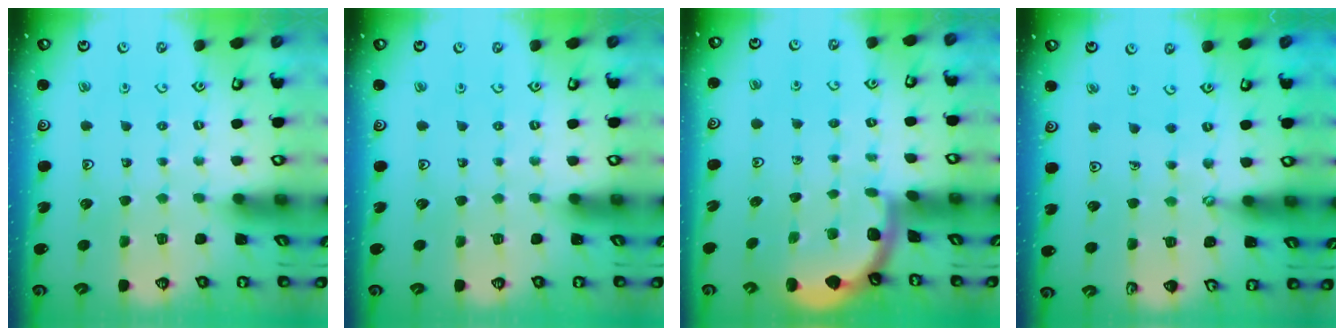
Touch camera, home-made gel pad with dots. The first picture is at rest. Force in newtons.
{"total": 0.0}
{"total": 1.9, "press": 1.9, "slide": 0.0}
{"total": 1.9, "press": 1.9, "slide": 0.1}